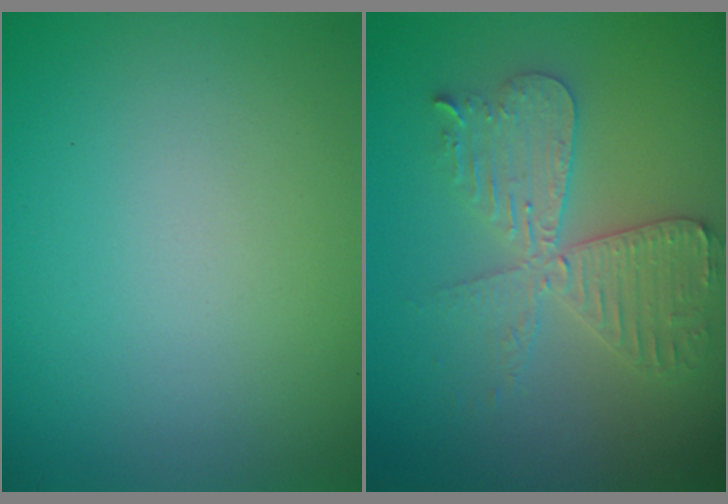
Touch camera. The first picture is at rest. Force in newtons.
{"total": 5.3, "press": 5.2, "slide": 0.7}